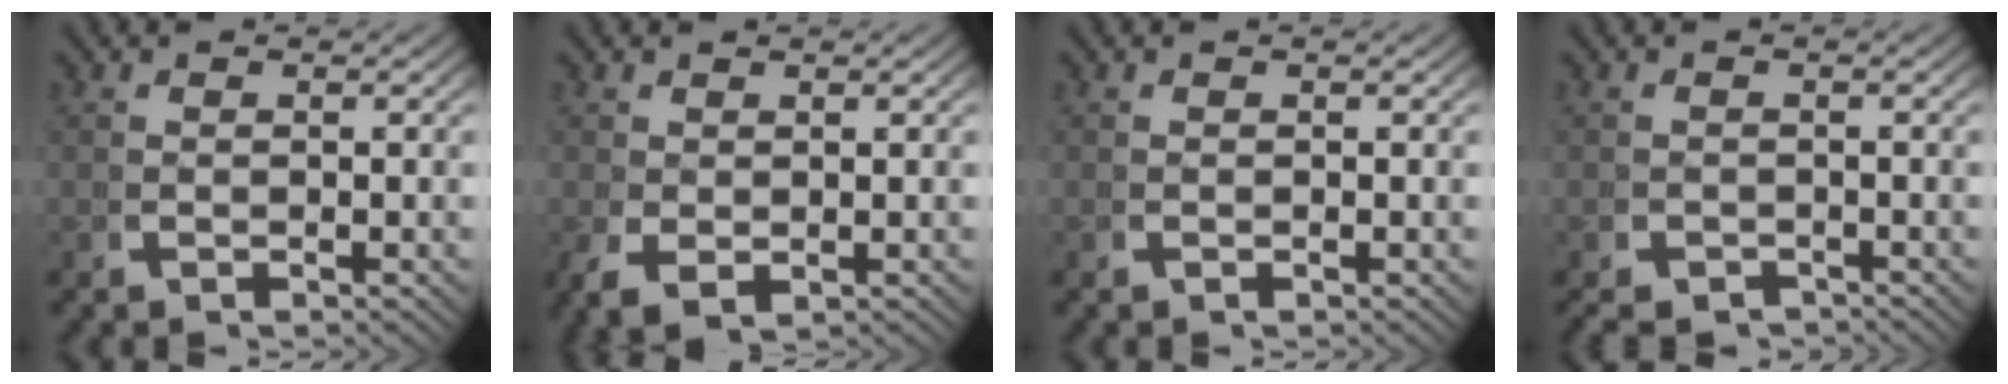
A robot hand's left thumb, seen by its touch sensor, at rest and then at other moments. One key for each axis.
{"total": 1.7, "fx": -0.1, "fy": 1.0, "fz": 1.4, "tx": -0.031, "ty": -0.011, "tz": 0.012}
{"total": 0.0}
{"total": 2.4, "fx": -2.2, "fy": 0.7, "fz": 0.3, "tx": 0.000, "ty": -0.015, "tz": -0.033}